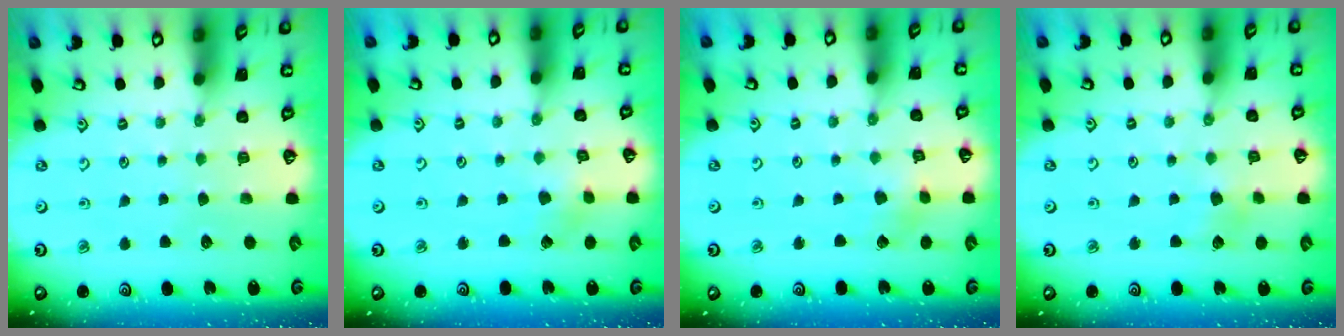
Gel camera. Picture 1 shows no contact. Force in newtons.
{"total": 1.8, "press": 1.8, "slide": 0.3}
{"total": 2.1, "press": 2.1, "slide": 0.2}
{"total": 3.5, "press": 3.5, "slide": 0.3}